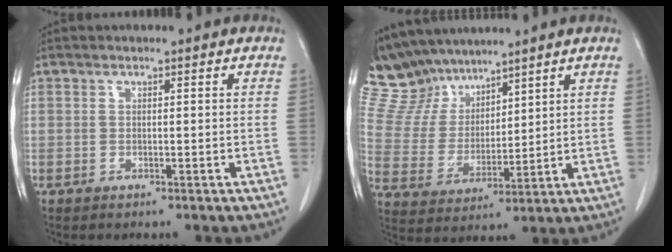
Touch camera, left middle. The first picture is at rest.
{"total": 11.1, "force": [10.0, 4.2, 2.1], "torque": [-0.059, 0.019, 0.207]}